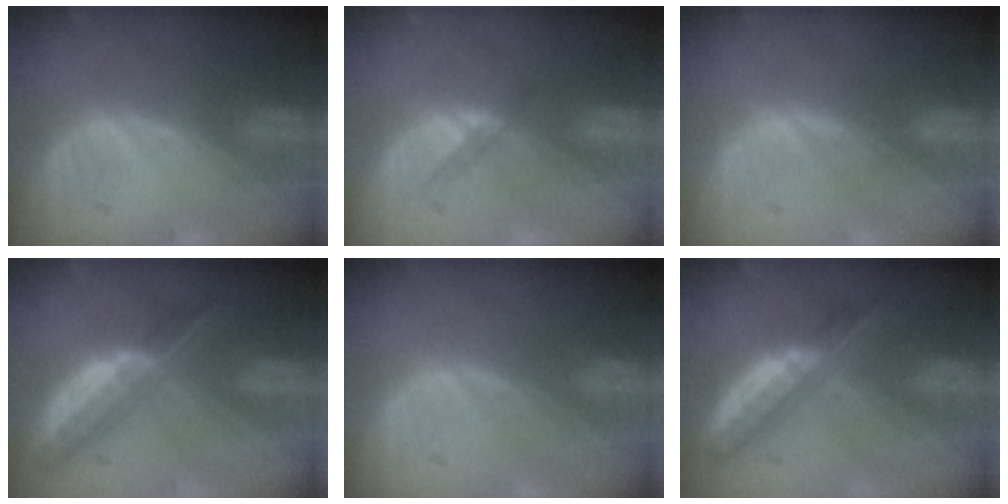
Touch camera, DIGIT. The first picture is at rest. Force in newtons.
{"total": 1.8, "press": 1.4, "slide": 1.0}
{"total": 1.0, "press": 1.0, "slide": 0.2}
{"total": 6.7, "press": 5.7, "slide": 3.6}
{"total": 0.0}
{"total": 6.1, "press": 5.7, "slide": 2.2}